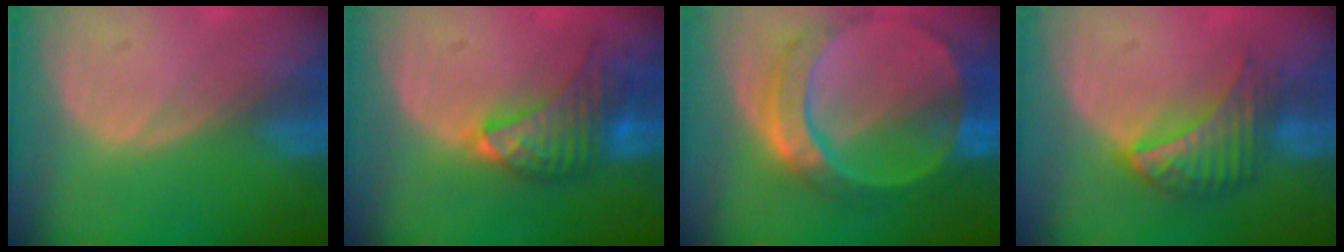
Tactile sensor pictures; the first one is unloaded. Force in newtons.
{"total": 7.0, "press": 7.0, "slide": 0.6}
{"total": 10.2, "press": 8.6, "slide": 5.5}
{"total": 6.8, "press": 6.1, "slide": 3.0}